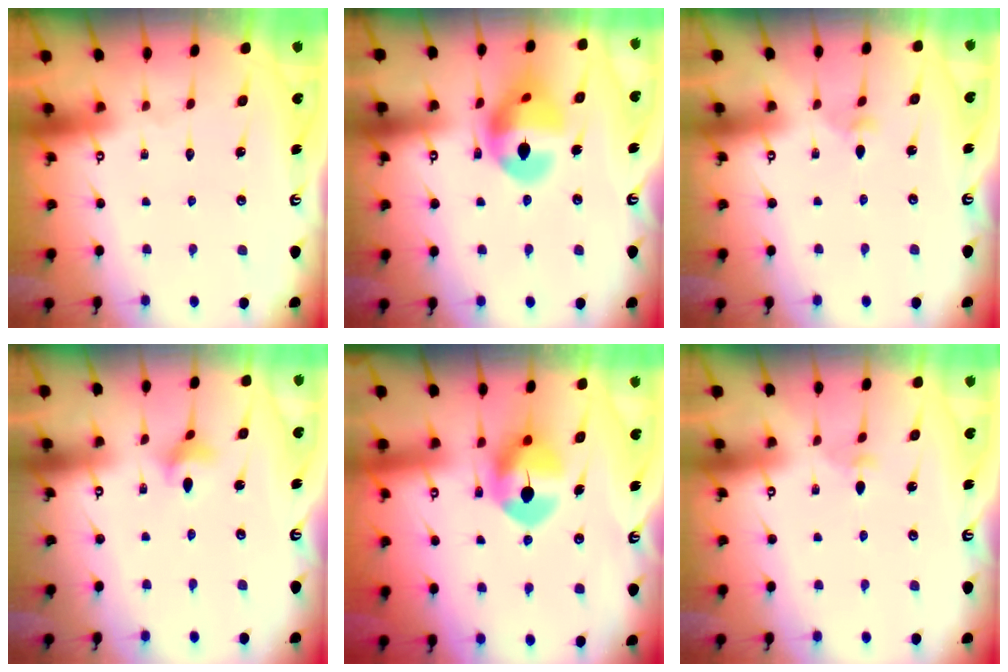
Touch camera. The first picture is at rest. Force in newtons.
{"total": 14.4, "press": 13.5, "slide": 5.0}
{"total": 2.3, "press": 2.3, "slide": 0.5}
{"total": 3.7, "press": 3.7, "slide": 0.5}
{"total": 8.4, "press": 8.3, "slide": 1.4}
{"total": 3.3, "press": 3.2, "slide": 0.7}